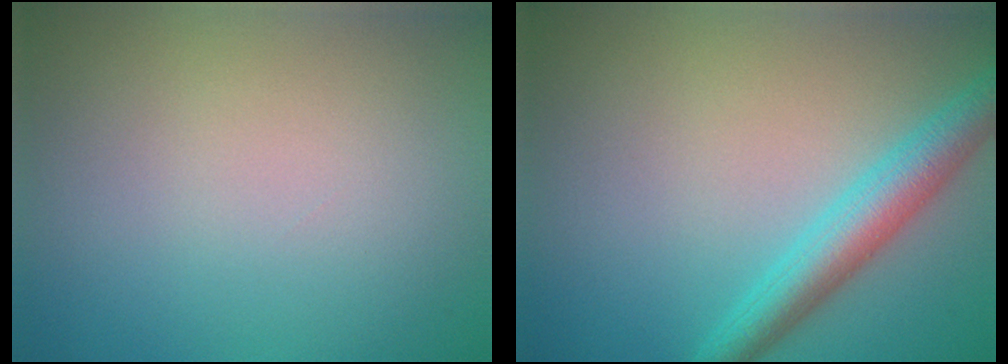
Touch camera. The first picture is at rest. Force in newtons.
{"total": 4.0, "press": 4.0, "slide": 0.1}